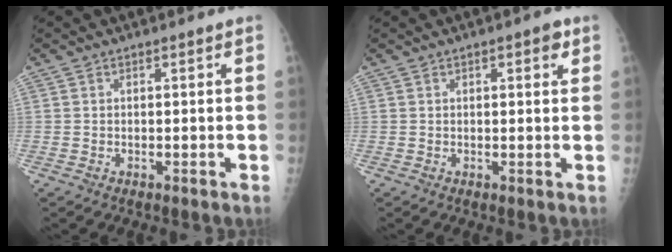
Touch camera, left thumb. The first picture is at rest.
{"total": 2.8, "force": [1.3, 1.1, 2.2], "torque": [-0.019, -0.001, 0.014]}